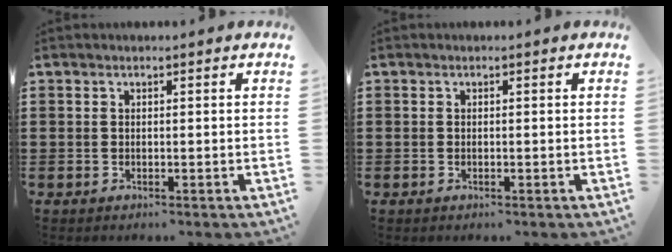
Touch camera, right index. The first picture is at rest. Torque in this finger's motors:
{"motor_torque": [-0.05, 0.11, 0.01, -0.01]}